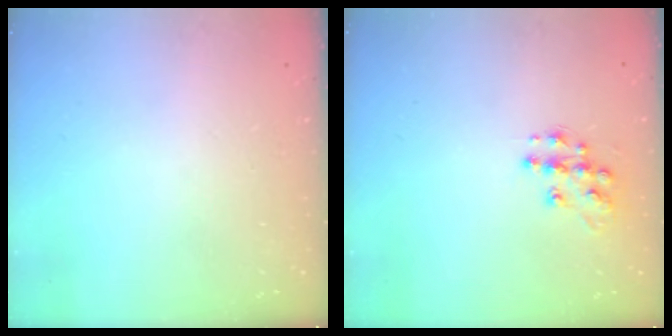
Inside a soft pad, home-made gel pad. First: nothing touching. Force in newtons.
{"total": 11.4, "press": 11.4, "slide": 0.8}